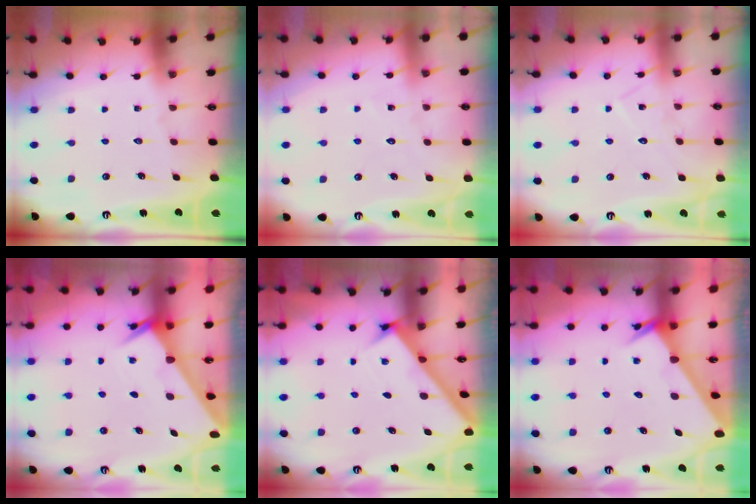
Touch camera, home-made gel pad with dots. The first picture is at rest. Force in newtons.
{"total": 5.9, "press": 5.9, "slide": 0.5}
{"total": 7.2, "press": 7.1, "slide": 0.4}
{"total": 2.0, "press": 2.0, "slide": 0.1}
{"total": 2.6, "press": 2.6, "slide": 0.3}
{"total": 2.6, "press": 2.6, "slide": 0.1}